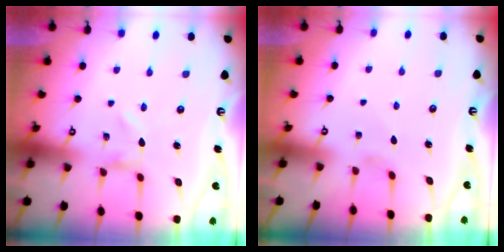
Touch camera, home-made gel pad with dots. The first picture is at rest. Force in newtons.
{"total": 0.9, "press": 0.8, "slide": 0.3}